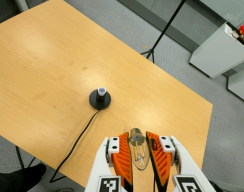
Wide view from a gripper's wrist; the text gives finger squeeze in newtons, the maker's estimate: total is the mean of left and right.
{"total": 23.1, "left": 24.0, "right": 22.3}